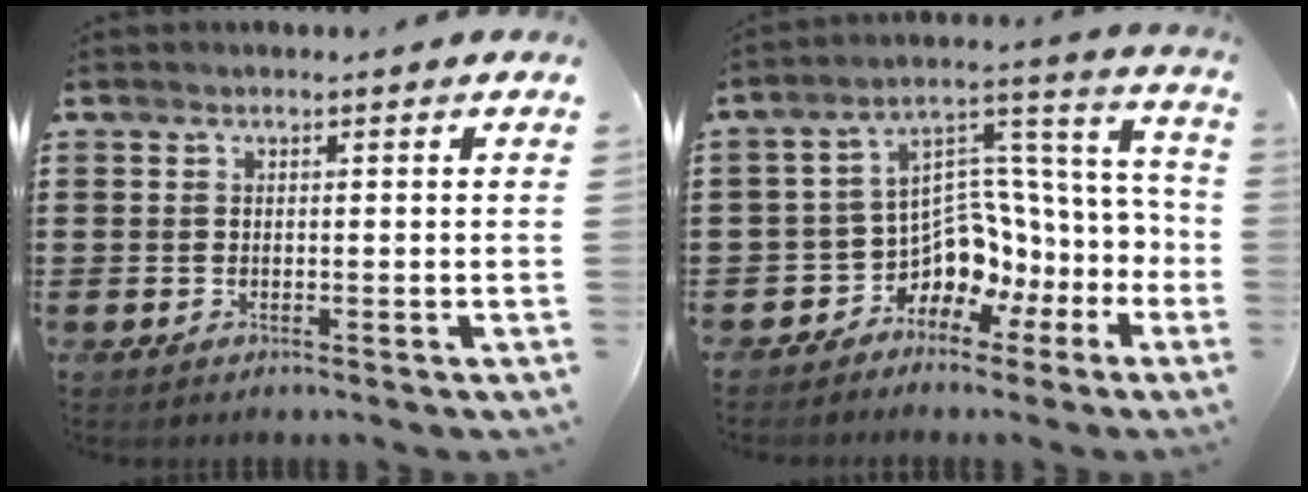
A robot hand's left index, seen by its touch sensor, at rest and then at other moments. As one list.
[{"total": 6.8, "force": [-3.0, 5.5, 2.7], "torque": [-0.073, -0.034, -0.054]}]